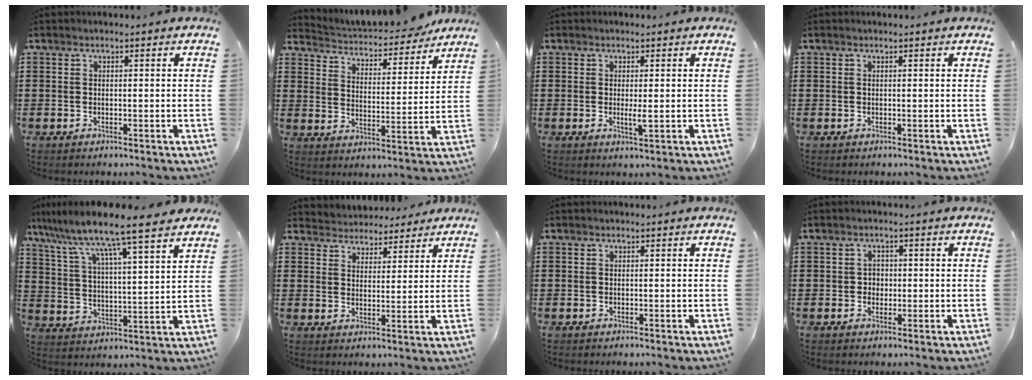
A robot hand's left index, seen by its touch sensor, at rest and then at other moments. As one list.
[{"total": 4.2, "force": [4.1, 0.8, 0.6], "torque": [-0.038, -0.028, 0.066]}, {"total": 2.1, "force": [0.0, 0.2, 2.1], "torque": [-0.039, -0.005, 0.001]}, {"total": 0.0}, {"total": 9.2, "force": [7.8, -0.1, 4.8], "torque": [-0.123, -0.048, 0.125]}, {"total": 4.1, "force": [3.8, 1.5, -0.5], "torque": [-0.010, -0.015, 0.069]}, {"total": 0.0}, {"total": 1.6, "force": [-0.1, 1.5, 0.6], "torque": [-0.016, 0.006, -0.004]}]